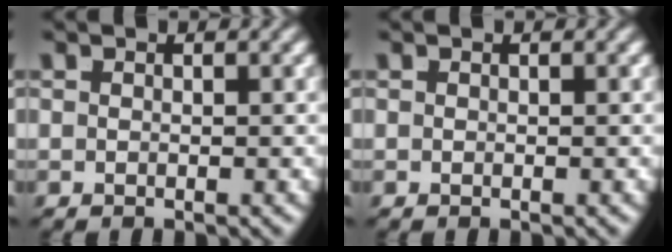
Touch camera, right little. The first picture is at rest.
{"total": 0.0}